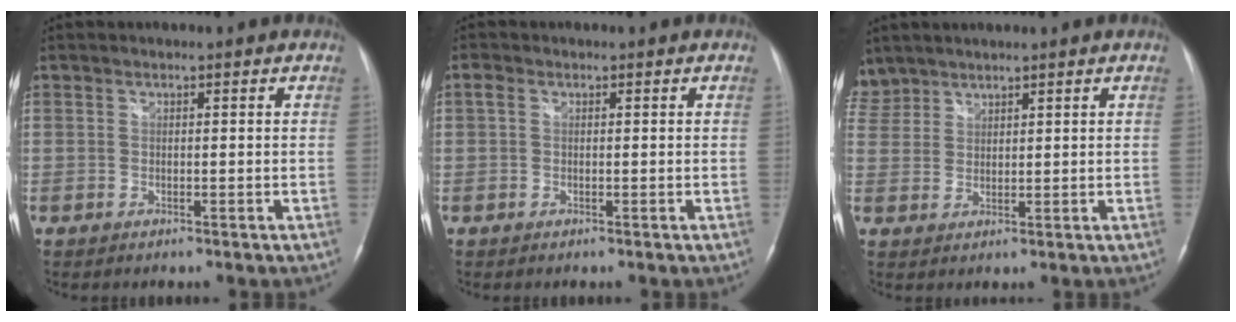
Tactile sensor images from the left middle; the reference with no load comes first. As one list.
[{"total": 0.9, "force": [0.2, 0.7, 0.6], "torque": [-0.017, 0.006, 0.002]}, {"total": 5.0, "force": [4.2, 2.7, -0.1], "torque": [0.003, 0.012, 0.091]}]